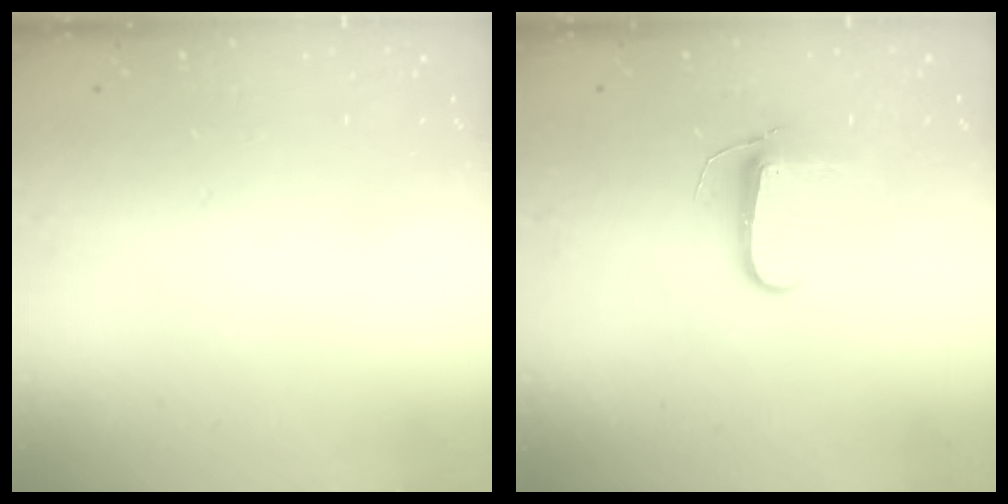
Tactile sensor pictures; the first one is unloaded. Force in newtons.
{"total": 7.8, "press": 7.7, "slide": 1.1}